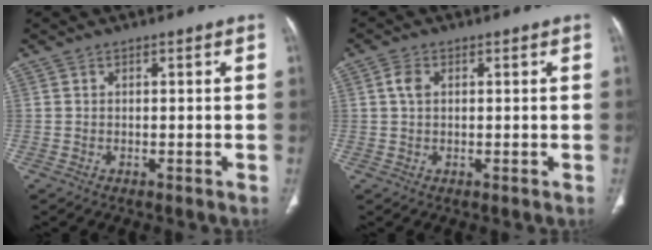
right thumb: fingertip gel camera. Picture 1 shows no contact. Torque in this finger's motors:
{"motor_torque": [-0.23, 0.27, -0.16, -0.01, 0.00]}